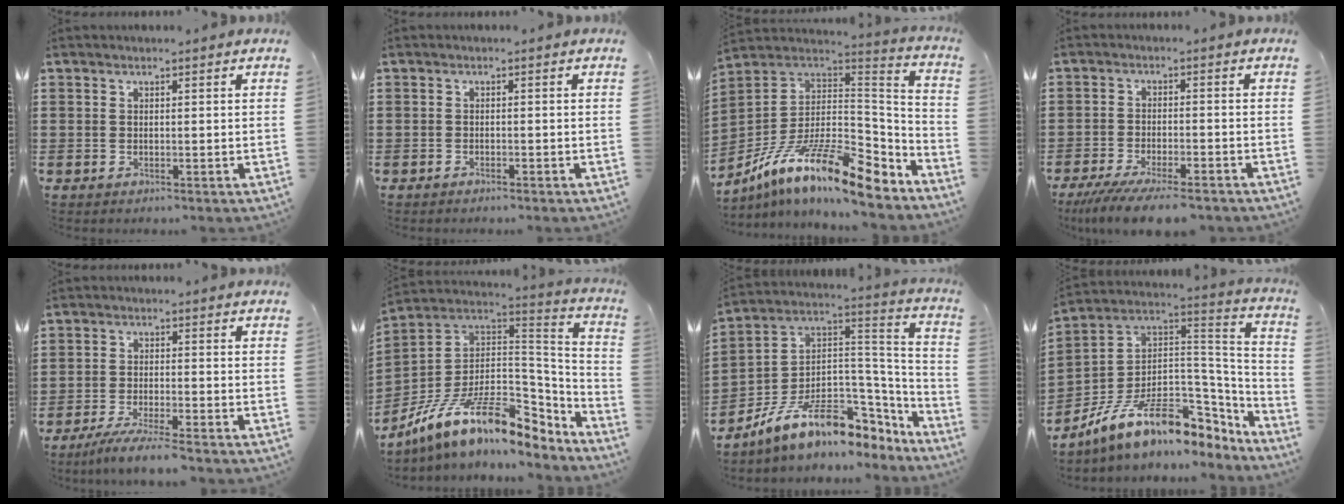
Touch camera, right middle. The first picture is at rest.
{"total": 0.8, "force": [-0.8, 0.2, 0.2], "torque": [-0.006, -0.001, -0.016]}
{"total": 16.1, "force": [-10.1, 4.0, 11.9], "torque": [-0.234, 0.016, -0.185]}
{"total": 5.7, "force": [-5.1, 0.5, 2.7], "torque": [-0.061, -0.013, -0.098]}
{"total": 4.6, "force": [-4.2, -0.2, 1.7], "torque": [-0.042, -0.013, -0.084]}
{"total": 14.4, "force": [-8.2, 5.6, 10.4], "torque": [-0.215, 0.010, -0.149]}
{"total": 11.9, "force": [-6.7, 6.1, 7.7], "torque": [-0.164, 0.002, -0.122]}
{"total": 13.9, "force": [-7.5, 6.8, 9.5], "torque": [-0.190, 0.006, -0.133]}